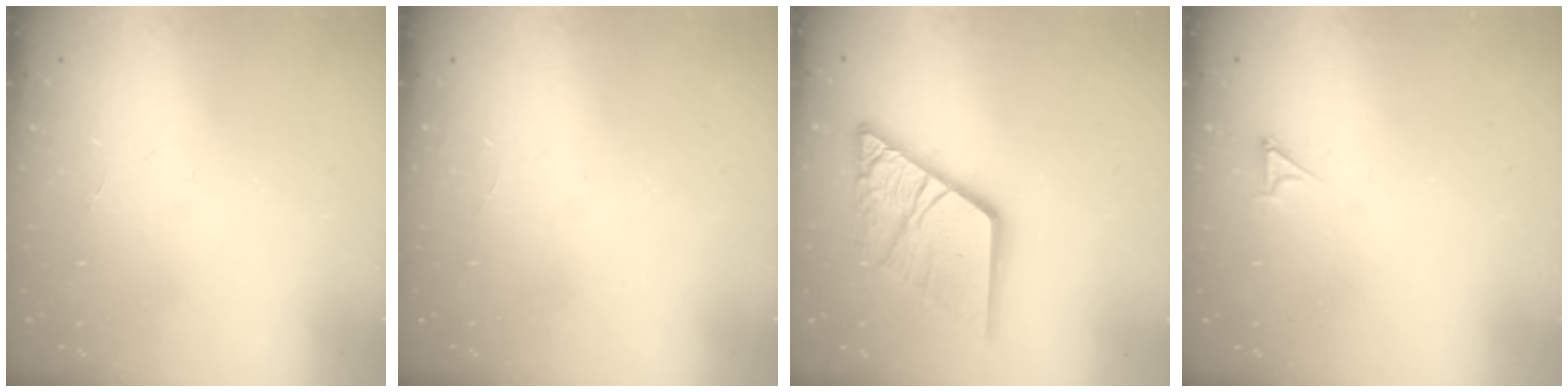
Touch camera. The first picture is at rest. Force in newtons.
{"total": 0.0}
{"total": 18.6, "press": 18.5, "slide": 2.2}
{"total": 2.2, "press": 2.2, "slide": 0.3}